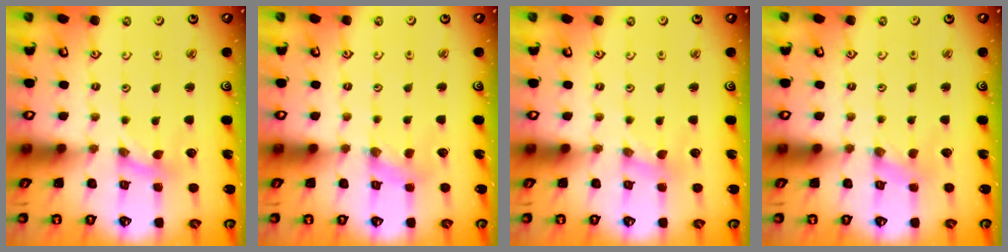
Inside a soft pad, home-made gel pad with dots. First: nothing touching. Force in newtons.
{"total": 0.9, "press": 0.9, "slide": 0.3}
{"total": 0.0}
{"total": 0.0}